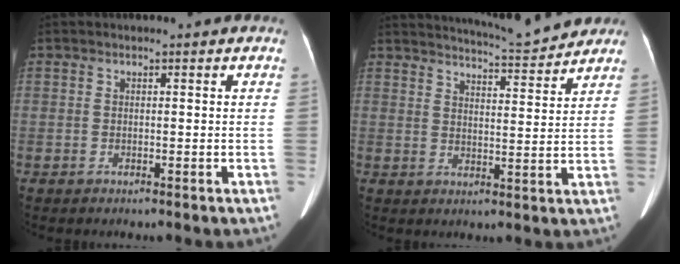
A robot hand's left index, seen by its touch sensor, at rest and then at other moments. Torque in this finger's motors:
{"motor_torque": [0.00, -0.61, 0.03, 0.01]}